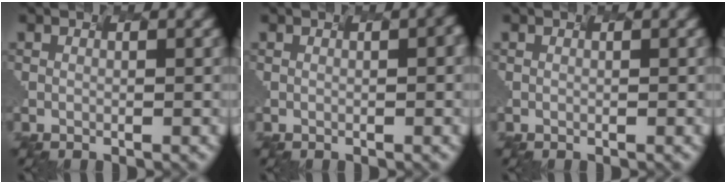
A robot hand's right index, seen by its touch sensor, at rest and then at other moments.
{"total": 1.9, "force": [0.5, 0.6, 1.7], "torque": [-0.012, 0.016, 0.007]}
{"total": 0.0}